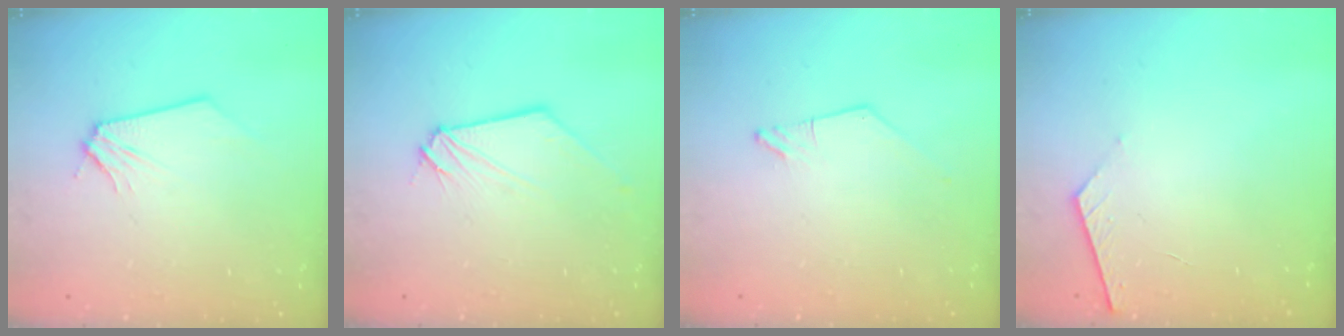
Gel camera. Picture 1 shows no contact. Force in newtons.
{"total": 0.5, "press": 0.5, "slide": 0.1}
{"total": 0.0}
{"total": 4.9, "press": 4.9, "slide": 0.5}